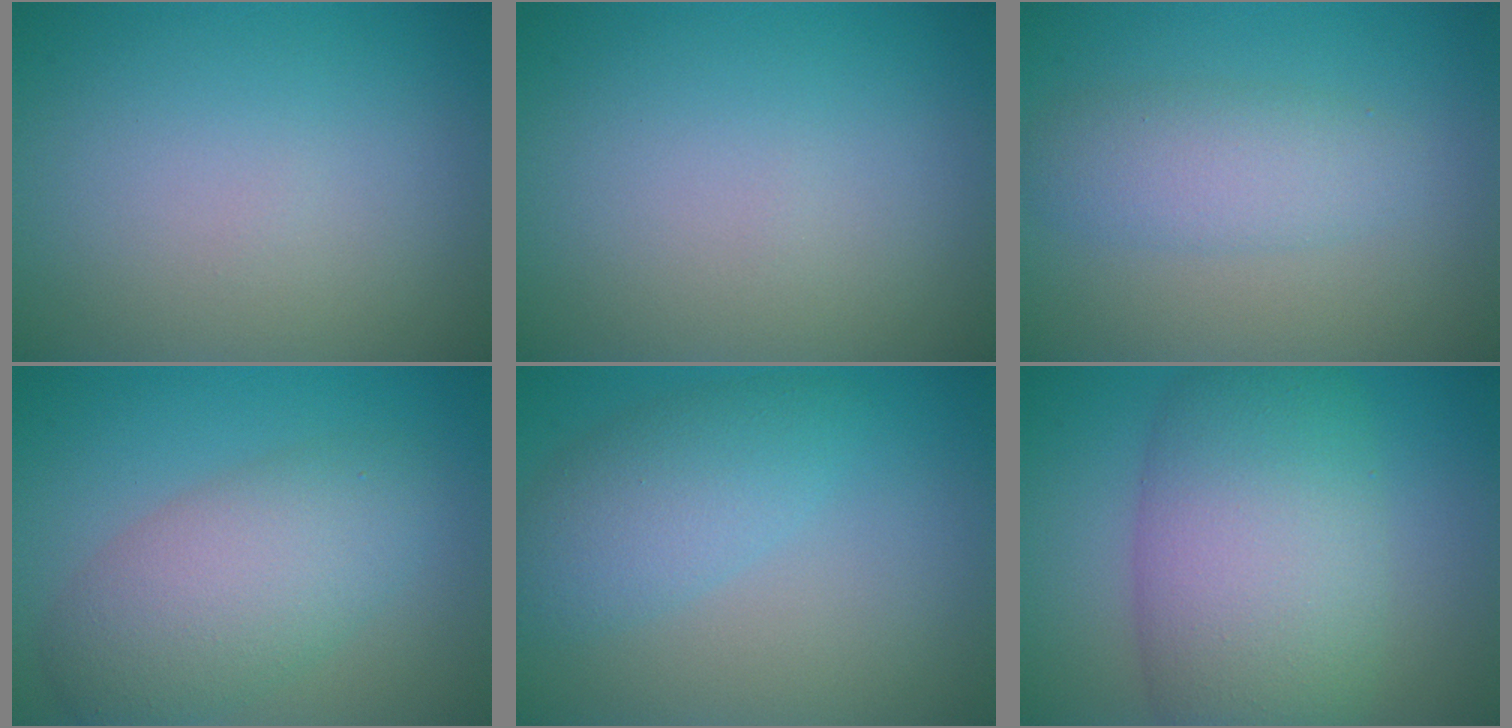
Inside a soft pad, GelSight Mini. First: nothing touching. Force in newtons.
{"total": 0.0}
{"total": 3.0, "press": 3.0, "slide": 0.1}
{"total": 6.0, "press": 6.0, "slide": 0.0}
{"total": 3.8, "press": 3.8, "slide": 0.2}
{"total": 10.4, "press": 10.4, "slide": 0.3}